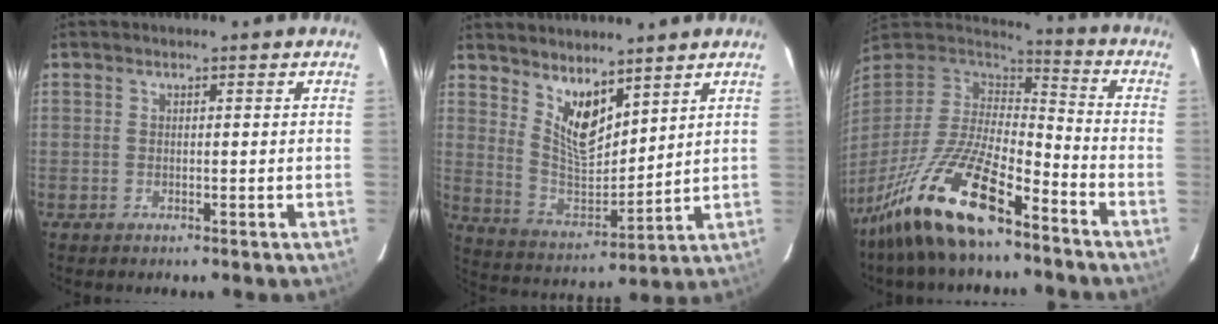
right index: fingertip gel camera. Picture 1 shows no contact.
{"total": 9.6, "force": [6.4, 3.7, 6.1], "torque": [-0.105, -0.013, 0.131]}
{"total": 20.0, "force": [-13.6, 6.1, 13.4], "torque": [-0.272, -0.030, -0.250]}